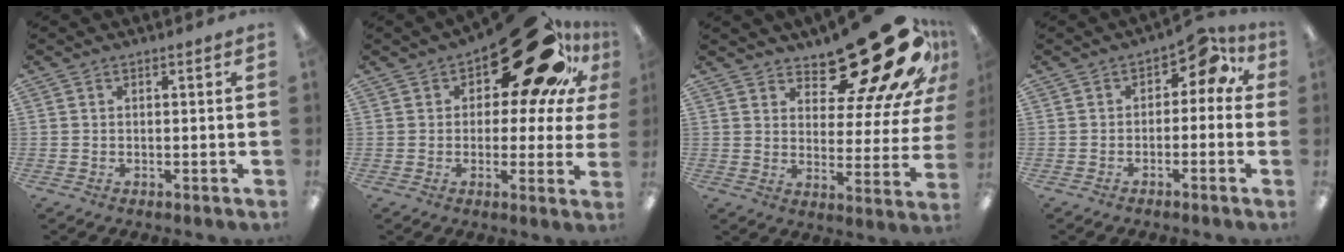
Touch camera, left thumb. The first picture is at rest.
{"total": 24.7, "force": [14.2, 11.5, 16.6], "torque": [-0.219, -0.079, 0.232]}
{"total": 24.3, "force": [17.3, 9.0, 14.5], "torque": [-0.170, -0.121, 0.280]}
{"total": 5.6, "force": [1.0, 3.7, 4.1], "torque": [-0.050, -0.002, 0.010]}